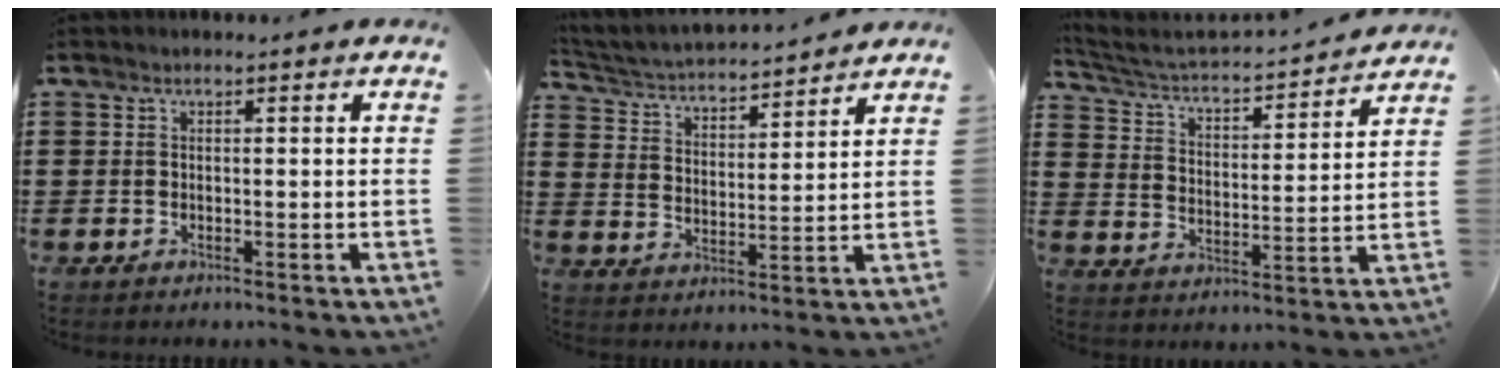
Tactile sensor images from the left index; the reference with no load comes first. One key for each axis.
{"total": 3.5, "fx": 3.5, "fy": 0.1, "fz": 0.5, "tx": -0.032, "ty": -0.027, "tz": 0.053}
{"total": 2.8, "fx": 2.5, "fy": 0.5, "fz": 1.0, "tx": -0.040, "ty": -0.028, "tz": 0.031}